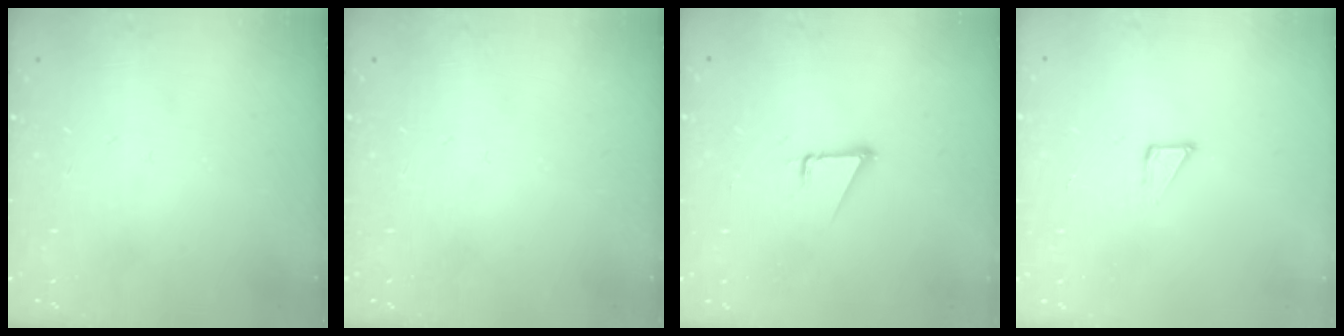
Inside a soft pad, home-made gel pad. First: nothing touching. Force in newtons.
{"total": 0.0}
{"total": 1.9, "press": 1.9, "slide": 0.1}
{"total": 2.1, "press": 2.1, "slide": 0.1}